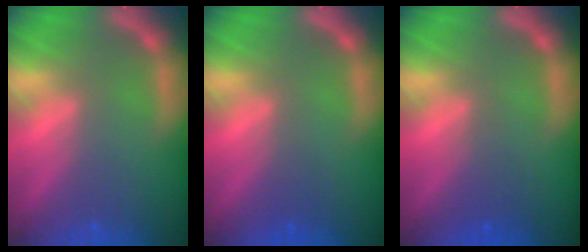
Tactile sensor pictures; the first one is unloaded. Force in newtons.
{"total": 1.0}
{"total": 1.5}